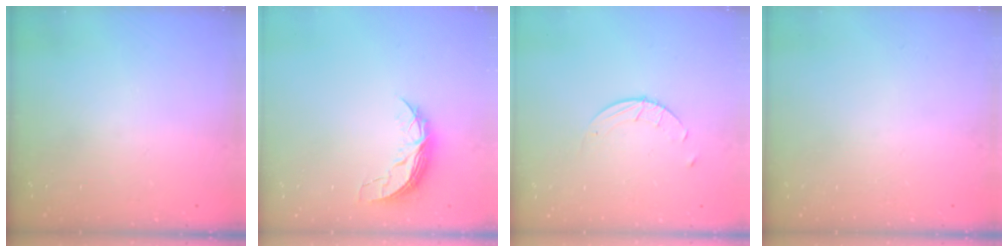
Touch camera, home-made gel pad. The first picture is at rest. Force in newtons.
{"total": 6.9, "press": 6.9, "slide": 0.5}
{"total": 4.6, "press": 4.5, "slide": 0.5}
{"total": 0.0}